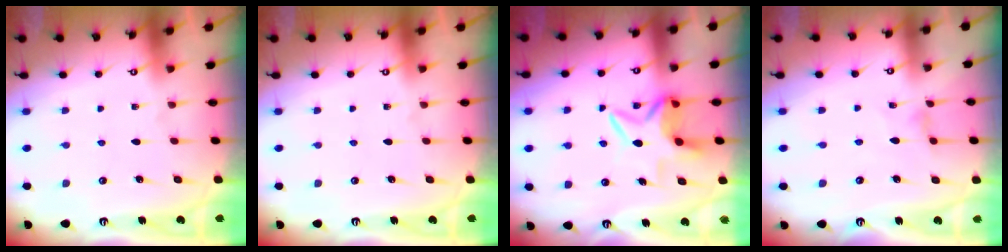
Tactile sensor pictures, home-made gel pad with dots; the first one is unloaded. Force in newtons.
{"total": 0.0}
{"total": 6.8, "press": 6.7, "slide": 1.6}
{"total": 2.0, "press": 2.0, "slide": 0.4}